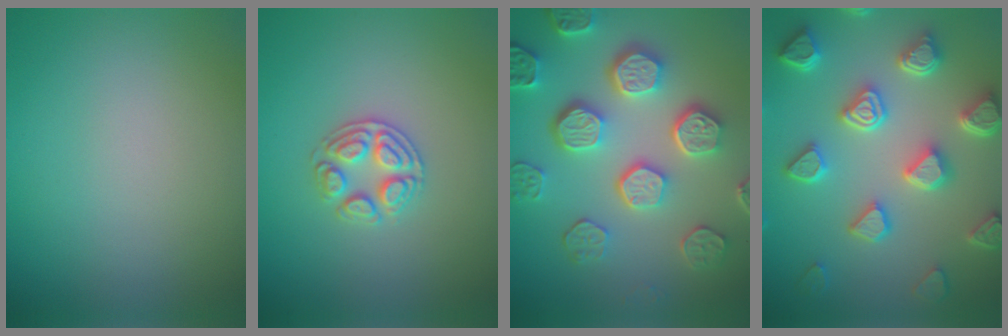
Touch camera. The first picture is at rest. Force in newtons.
{"total": 2.7, "press": 2.6, "slide": 0.7}
{"total": 7.2, "press": 5.9, "slide": 4.1}
{"total": 7.0, "press": 5.5, "slide": 4.3}